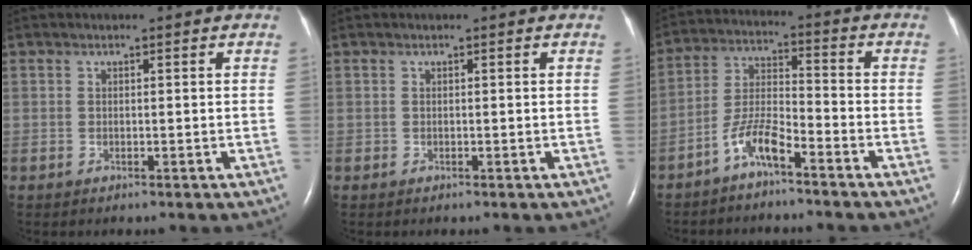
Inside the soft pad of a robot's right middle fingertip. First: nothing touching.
{"total": 0.0}
{"total": 6.4, "force": [-4.6, 1.1, 4.3], "torque": [-0.101, 0.003, -0.092]}